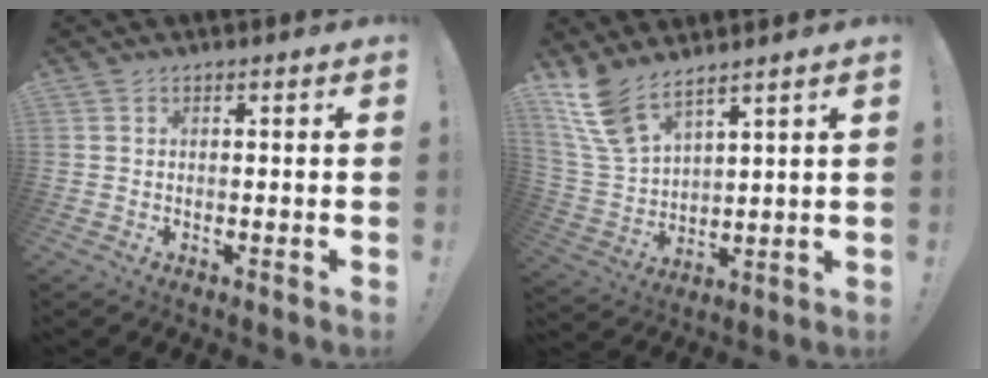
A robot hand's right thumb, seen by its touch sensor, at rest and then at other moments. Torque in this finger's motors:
{"motor_torque": [-0.12, 2.66, 1.17, 0.85, 0.05]}